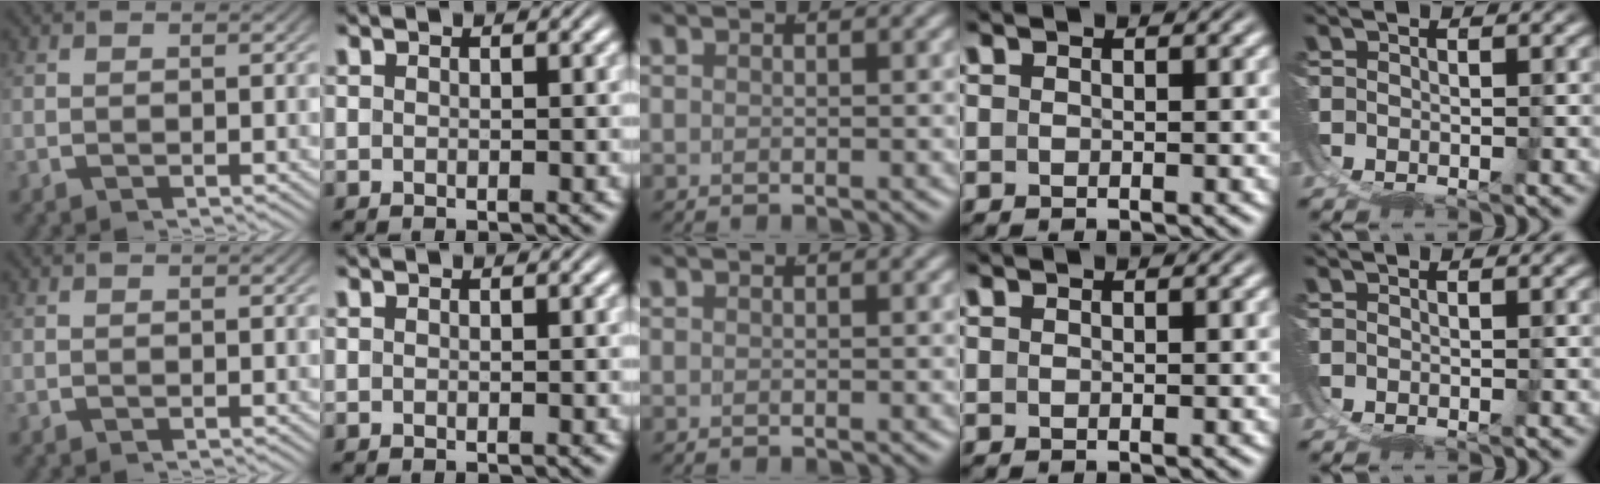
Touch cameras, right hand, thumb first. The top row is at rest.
{}